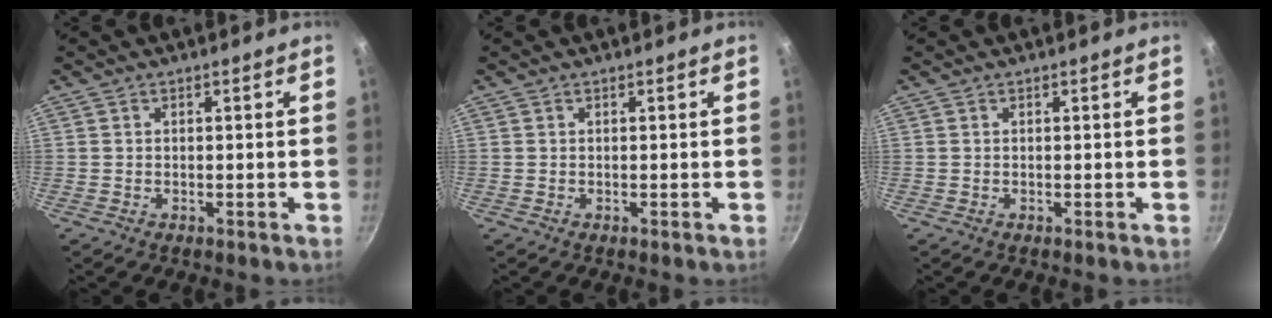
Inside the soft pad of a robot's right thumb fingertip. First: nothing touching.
{"total": 0.0}
{"total": 0.0}